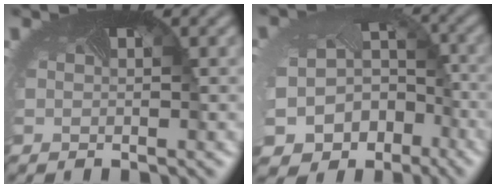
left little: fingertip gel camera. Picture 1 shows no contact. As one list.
[{"total": 13.6, "force": [-7.3, 10.6, 4.5], "torque": [-0.097, -0.073, -0.093]}]